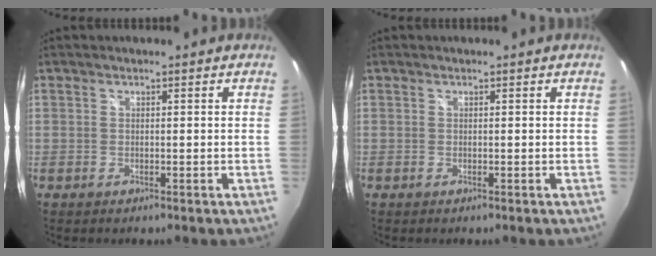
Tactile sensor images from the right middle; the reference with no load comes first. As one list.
[{"total": 0.0}]